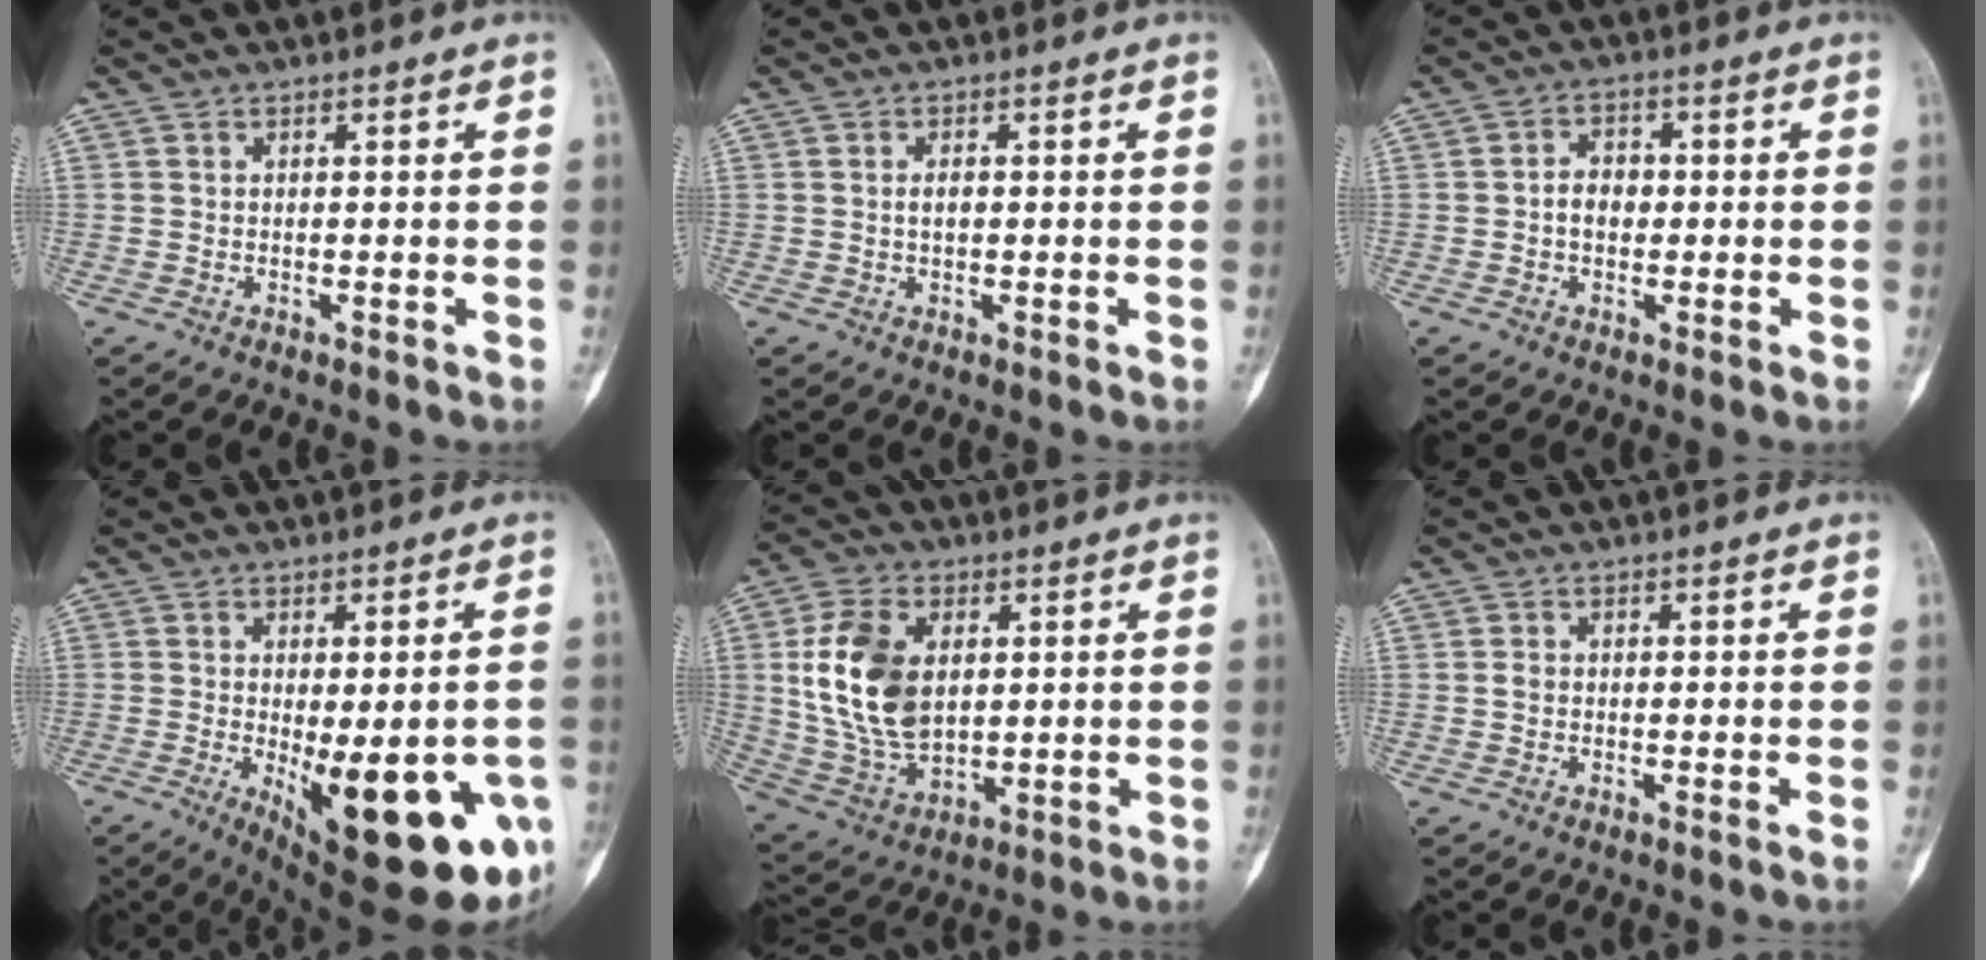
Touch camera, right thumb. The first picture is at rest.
{"total": 1.6, "force": [0.0, 0.9, 1.3], "torque": [-0.018, 0.002, -0.001]}
{"total": 4.0, "force": [-0.4, 3.1, 2.5], "torque": [-0.024, 0.014, -0.013]}
{"total": 21.1, "force": [-6.4, 7.5, 18.6], "torque": [-0.198, -0.018, -0.062]}
{"total": 16.4, "force": [2.8, 10.5, 12.3], "torque": [-0.225, -0.009, 0.062]}
{"total": 0.9, "force": [-0.2, 0.4, 0.8], "torque": [-0.021, -0.002, -0.007]}